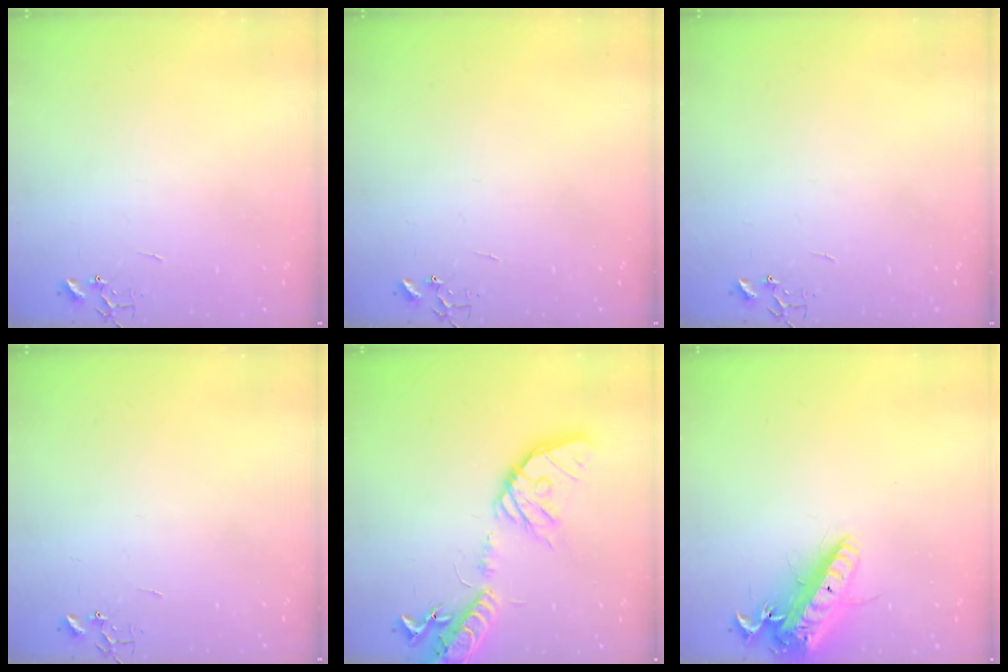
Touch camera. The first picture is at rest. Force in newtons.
{"total": 0.0}
{"total": 0.0}
{"total": 0.0}
{"total": 22.7, "press": 22.4, "slide": 3.7}
{"total": 17.4, "press": 17.0, "slide": 3.4}